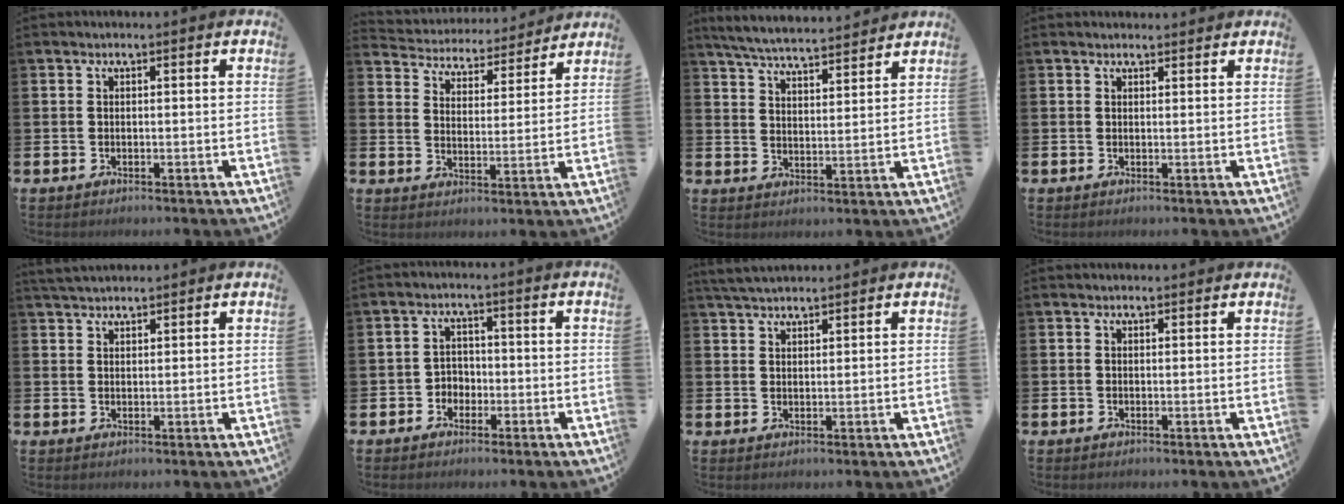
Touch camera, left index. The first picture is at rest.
{"total": 4.6, "force": [4.3, 1.4, -0.2], "torque": [-0.019, -0.044, 0.069]}
{"total": 5.8, "force": [5.6, 0.4, 1.1], "torque": [-0.043, -0.035, 0.100]}
{"total": 1.0, "force": [0.9, 0.3, 0.1], "torque": [0.011, -0.002, 0.015]}
{"total": 2.7, "force": [2.6, 0.6, 0.6], "torque": [-0.012, -0.009, 0.047]}
{"total": 2.6, "force": [-1.5, 2.1, 0.5], "torque": [-0.021, 0.009, -0.036]}
{"total": 3.4, "force": [3.2, 0.6, 1.0], "torque": [-0.021, -0.010, 0.059]}
{"total": 0.6, "force": [0.6, 0.2, 0.1], "torque": [0.010, -0.003, 0.008]}